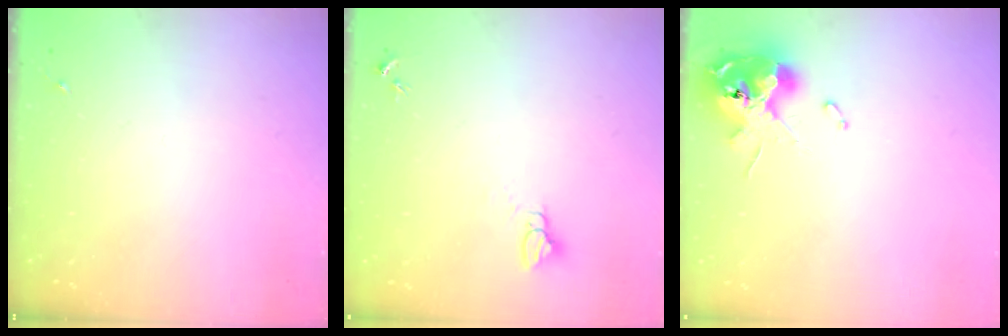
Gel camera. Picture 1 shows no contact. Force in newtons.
{"total": 3.0, "press": 3.0, "slide": 0.1}
{"total": 12.4, "press": 12.2, "slide": 1.8}